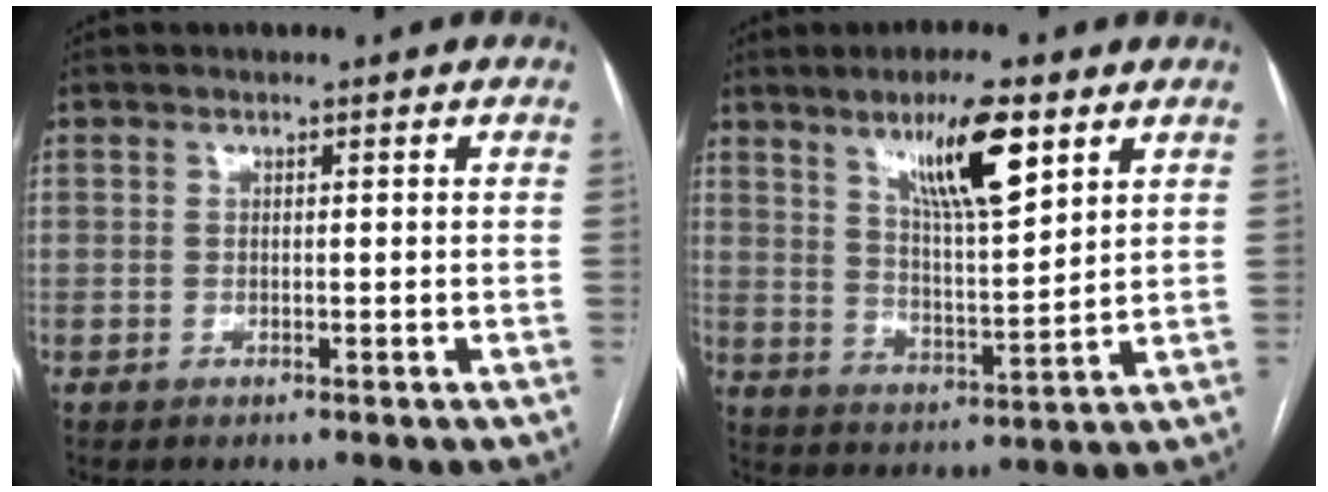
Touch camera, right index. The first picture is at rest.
{"total": 11.2, "force": [6.4, 1.6, 9.1], "torque": [-0.160, -0.001, 0.110]}